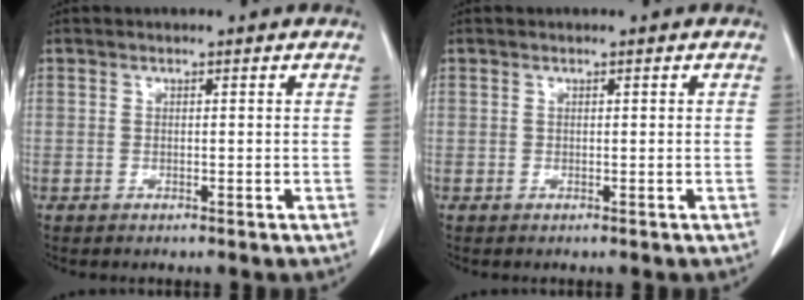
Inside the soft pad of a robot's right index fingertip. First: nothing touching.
{"total": 0.0}